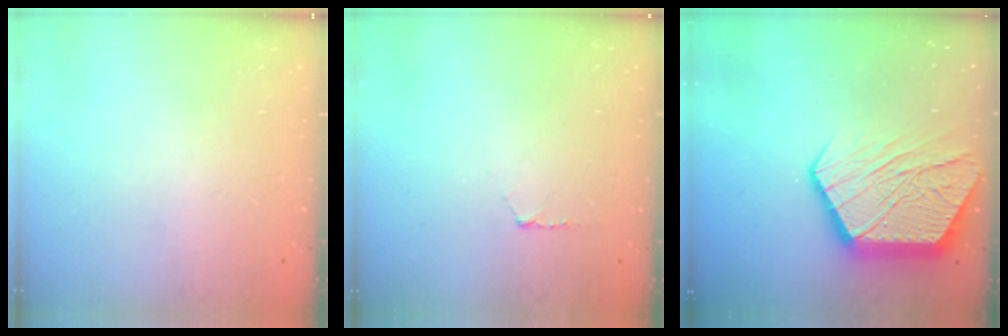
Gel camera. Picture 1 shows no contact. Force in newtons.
{"total": 3.6, "press": 3.5, "slide": 0.4}
{"total": 18.5, "press": 18.5, "slide": 1.2}